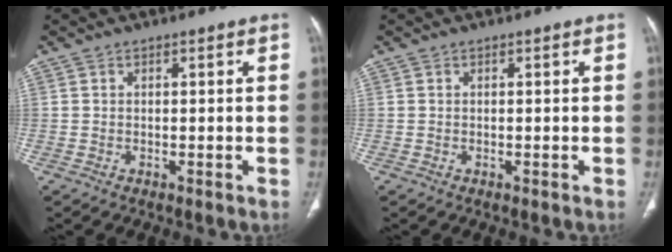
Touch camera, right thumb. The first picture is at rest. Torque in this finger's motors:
{"motor_torque": [0.00, 0.00, 0.00, 0.00, 0.00]}